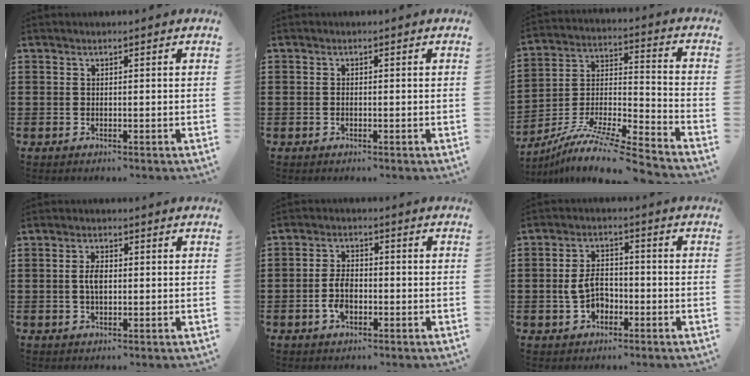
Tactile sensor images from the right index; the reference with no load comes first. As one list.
[{"total": 0.6, "force": [-0.3, 0.2, 0.5], "torque": [-0.014, -0.006, -0.004]}, {"total": 10.6, "force": [-9.3, 0.5, 5.1], "torque": [-0.095, 0.008, -0.188]}, {"total": 3.2, "force": [0.1, 1.4, 2.9], "torque": [-0.064, 0.003, -0.003]}, {"total": 4.8, "force": [-1.5, 2.6, 3.7], "torque": [-0.089, -0.003, -0.031]}, {"total": 5.2, "force": [-1.3, 3.3, 3.8], "torque": [-0.086, 0.003, -0.027]}]